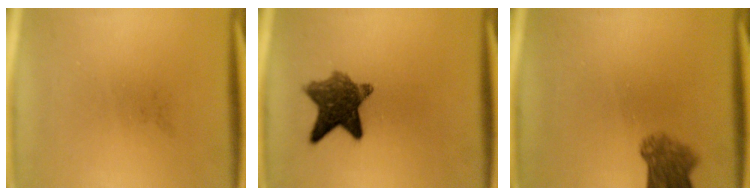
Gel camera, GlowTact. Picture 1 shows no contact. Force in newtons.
{"total": 8.8}
{"total": 5.4}